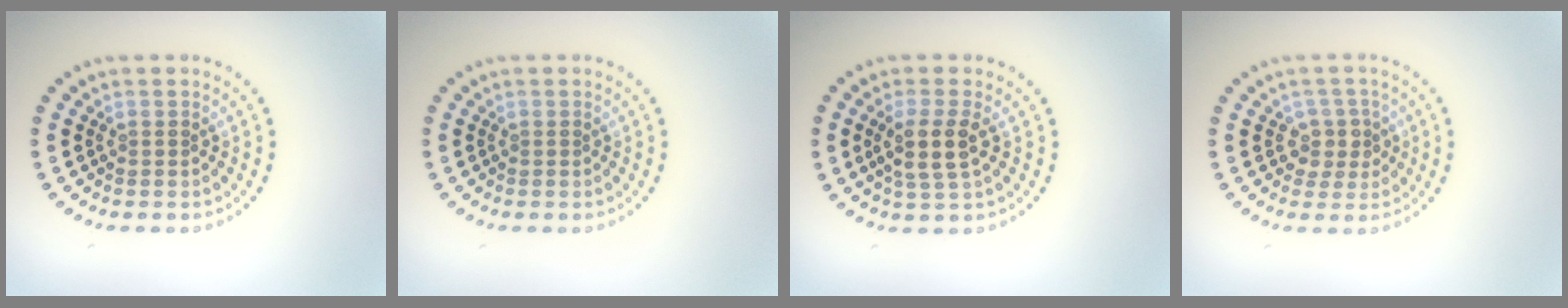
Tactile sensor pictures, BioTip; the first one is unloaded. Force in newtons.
{"total": 0.0}
{"total": 2.9, "press": 2.5, "slide": 1.5}
{"total": 2.2, "press": 2.0, "slide": 1.0}